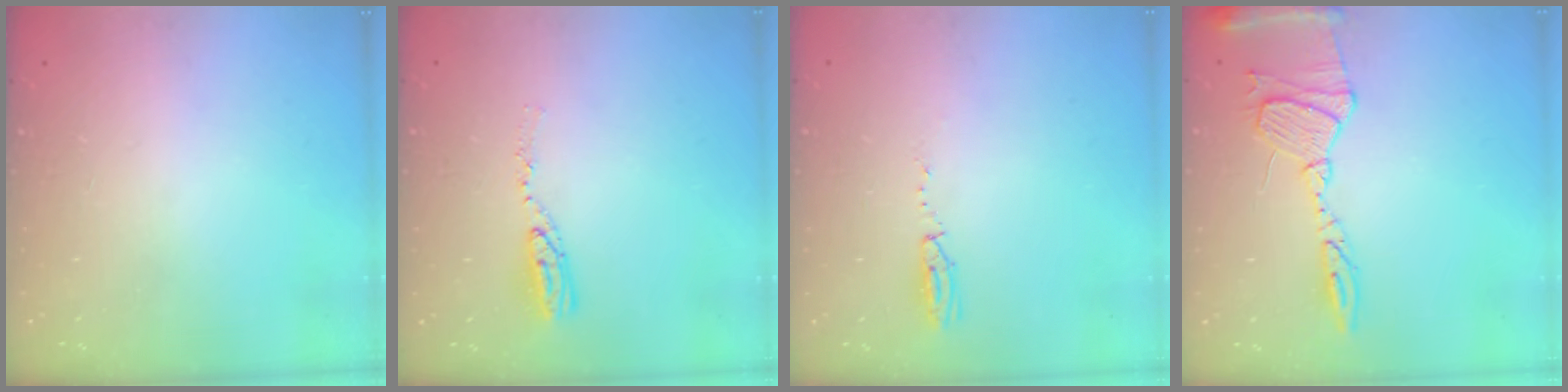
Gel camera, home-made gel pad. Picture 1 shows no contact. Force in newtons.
{"total": 5.9, "press": 5.9, "slide": 0.5}
{"total": 3.5, "press": 2.8, "slide": 2.2}
{"total": 13.4, "press": 13.4, "slide": 1.1}